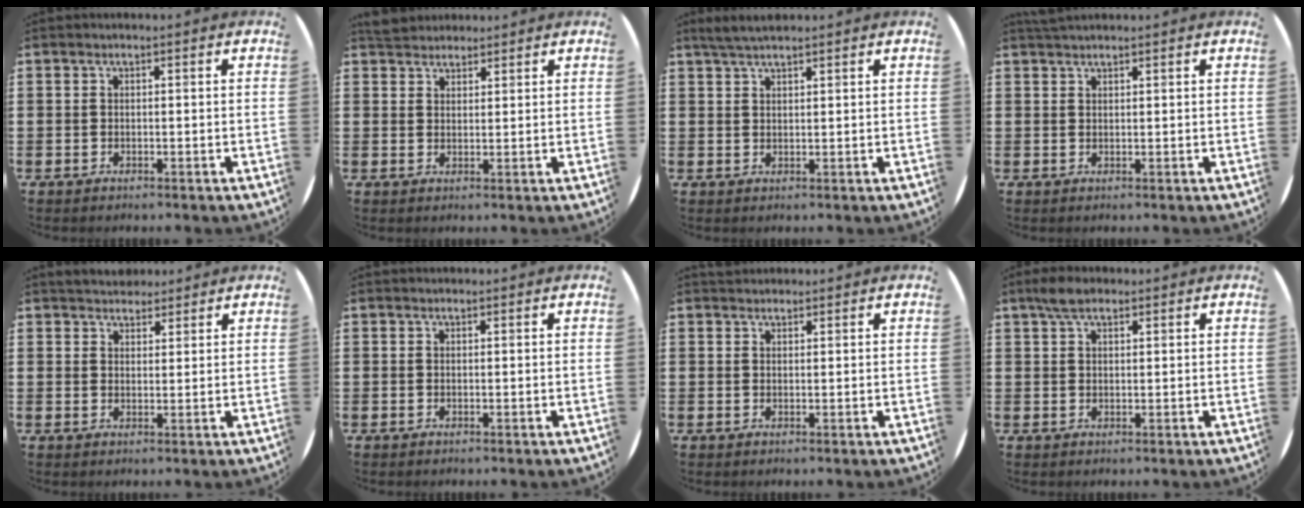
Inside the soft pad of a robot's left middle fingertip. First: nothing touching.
{"total": 3.1, "force": [3.0, 0.9, 0.1], "torque": [-0.001, -0.003, 0.056]}
{"total": 2.9, "force": [2.5, 0.4, 1.3], "torque": [-0.030, 0.004, 0.046]}
{"total": 1.3, "force": [1.3, 0.2, 0.2], "torque": [-0.005, 0.003, 0.023]}
{"total": 3.0, "force": [2.9, 0.8, 0.1], "torque": [0.001, -0.007, 0.054]}
{"total": 0.0}
{"total": 1.1, "force": [1.0, 0.3, -0.1], "torque": [0.010, -0.001, 0.018]}
{"total": 3.2, "force": [2.4, 1.3, 1.7], "torque": [-0.031, 0.005, 0.041]}